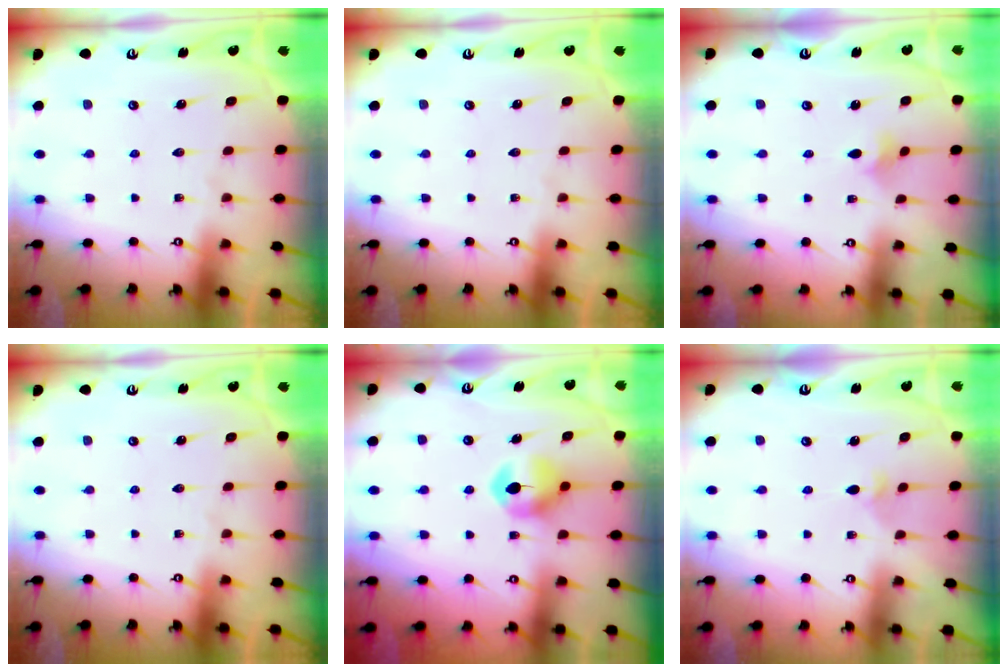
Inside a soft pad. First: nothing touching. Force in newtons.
{"total": 0.0}
{"total": 1.9, "press": 1.8, "slide": 0.5}
{"total": 0.0}
{"total": 8.4, "press": 8.4, "slide": 0.3}
{"total": 3.4, "press": 3.3, "slide": 0.8}